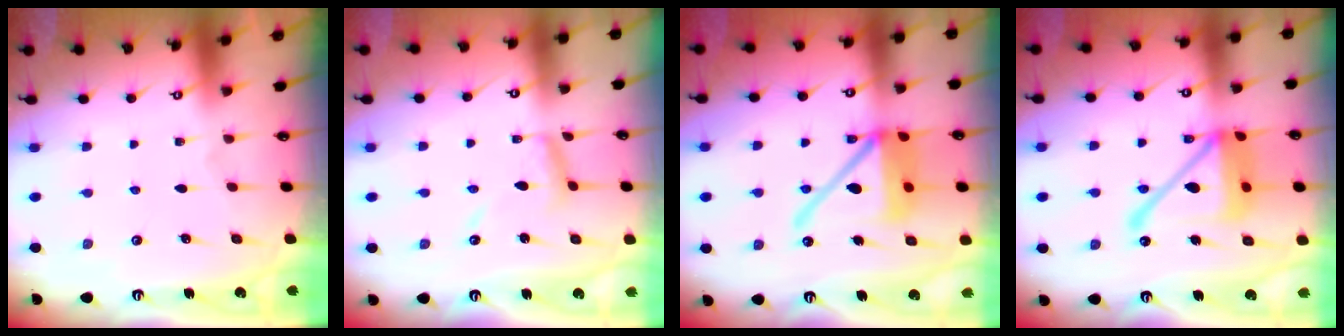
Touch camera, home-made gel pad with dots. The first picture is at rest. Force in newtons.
{"total": 9.0, "press": 8.9, "slide": 0.7}
{"total": 15.6, "press": 15.5, "slide": 1.8}
{"total": 18.5, "press": 18.4, "slide": 1.9}